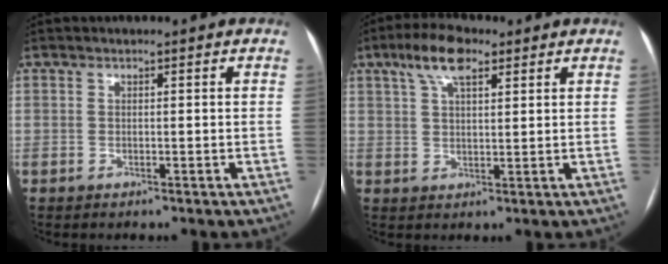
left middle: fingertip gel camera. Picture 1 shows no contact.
{"total": 7.2, "force": [4.2, 2.4, 5.4], "torque": [-0.107, 0.022, 0.074]}